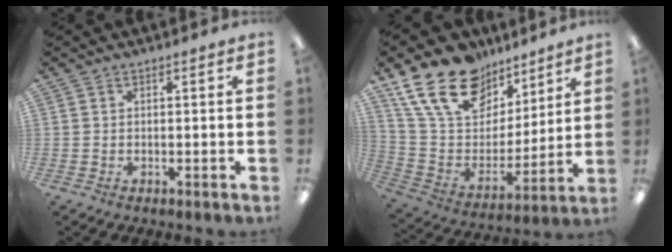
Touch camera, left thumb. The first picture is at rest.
{"total": 21.3, "force": [14.0, 12.4, 10.1], "torque": [-0.191, -0.074, 0.261]}